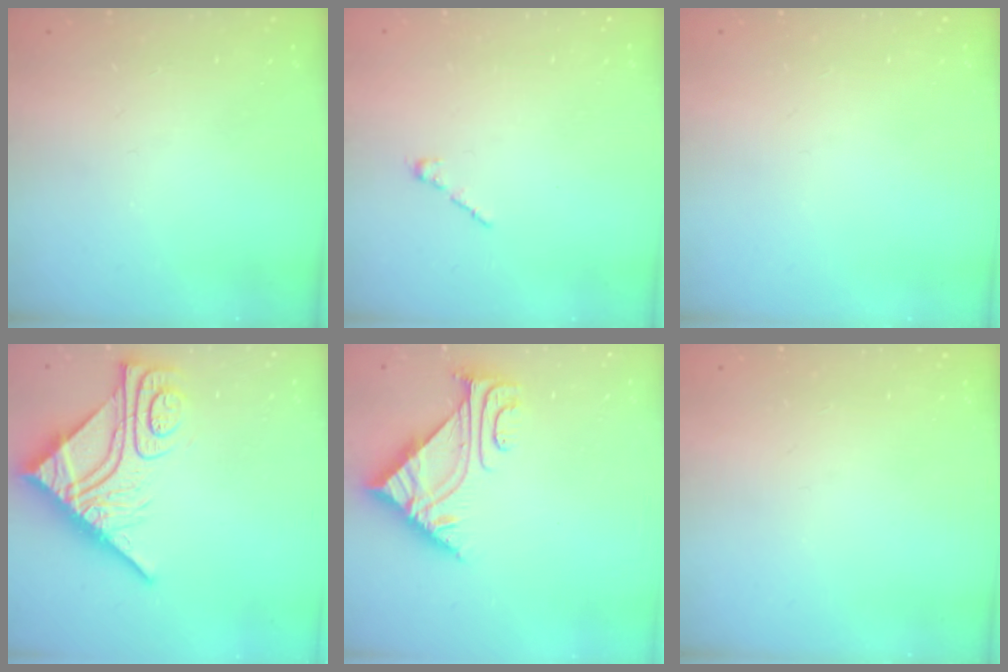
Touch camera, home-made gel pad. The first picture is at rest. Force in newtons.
{"total": 1.7, "press": 1.7, "slide": 0.5}
{"total": 0.0}
{"total": 16.0, "press": 16.0, "slide": 1.6}
{"total": 5.2, "press": 5.2, "slide": 0.8}
{"total": 0.0}